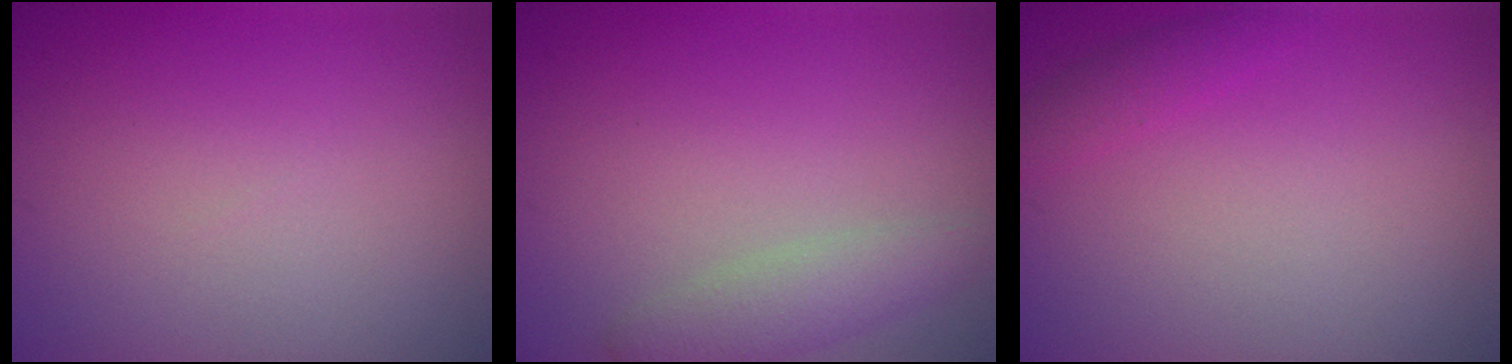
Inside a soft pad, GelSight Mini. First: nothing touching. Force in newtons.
{"total": 2.6, "press": 2.6, "slide": 0.1}
{"total": 1.3, "press": 1.3, "slide": 0.1}